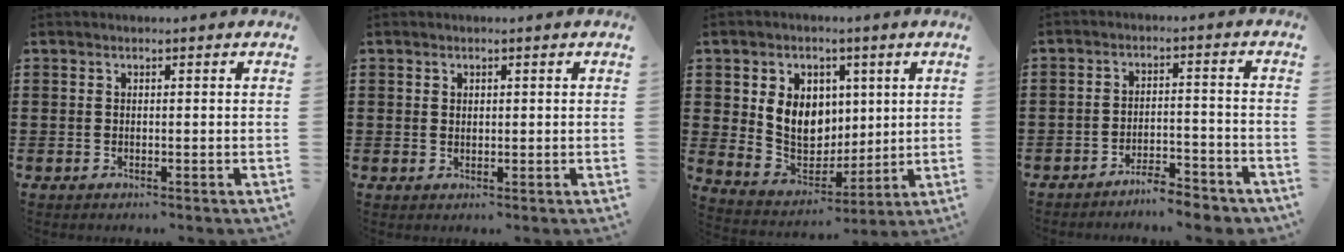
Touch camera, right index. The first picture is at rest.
{"total": 0.9, "force": [0.5, 0.6, 0.3], "torque": [-0.008, 0.003, 0.010]}
{"total": 8.8, "force": [2.0, 7.4, 4.3], "torque": [-0.102, 0.011, 0.040]}
{"total": 4.5, "force": [-4.3, 0.3, 1.0], "torque": [-0.020, 0.004, -0.088]}